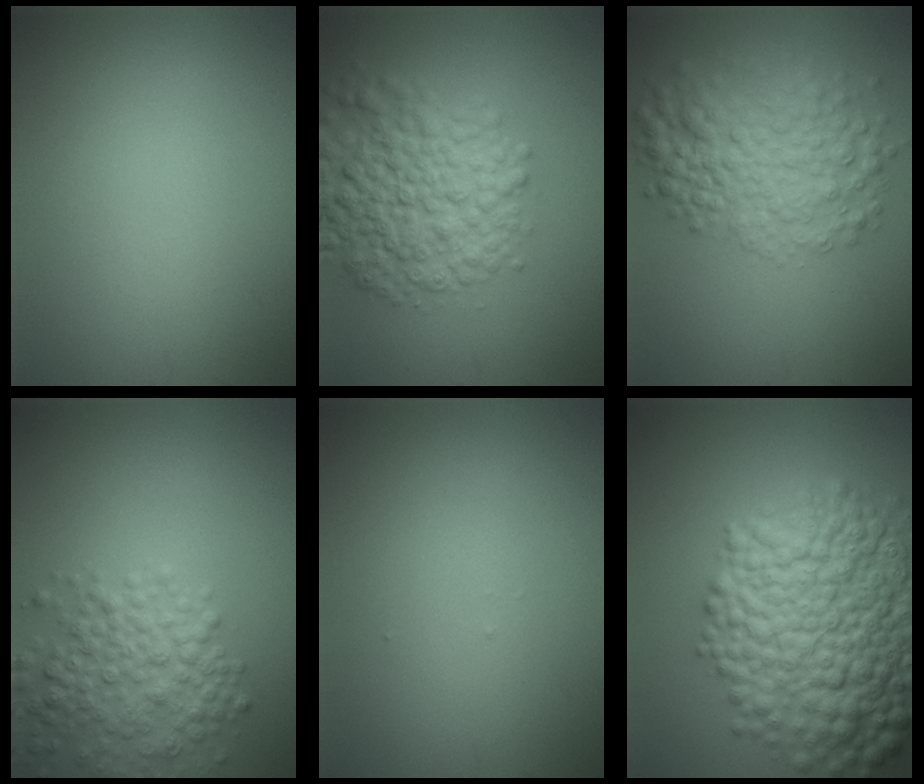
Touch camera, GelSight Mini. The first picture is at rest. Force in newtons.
{"total": 8.1, "press": 8.1, "slide": 0.3}
{"total": 6.3, "press": 6.2, "slide": 0.2}
{"total": 5.0, "press": 5.0, "slide": 0.2}
{"total": 0.0}
{"total": 12.0, "press": 12.0, "slide": 0.2}